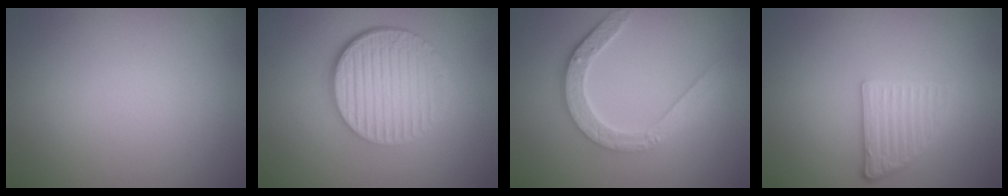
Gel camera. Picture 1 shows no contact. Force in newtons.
{"total": 6.1, "press": 4.2, "slide": 4.4}
{"total": 4.7, "press": 3.5, "slide": 3.0}
{"total": 3.0, "press": 2.3, "slide": 1.8}